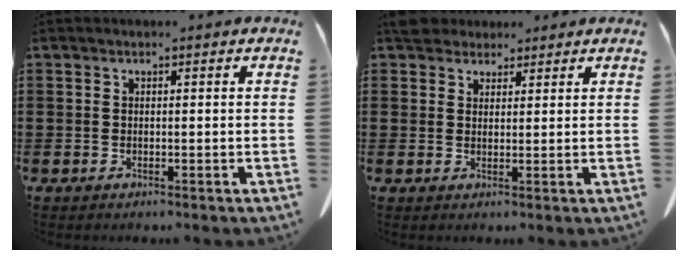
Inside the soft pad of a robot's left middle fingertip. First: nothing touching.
{"total": 4.0, "force": [3.6, 1.6, 0.9], "torque": [-0.022, -0.004, 0.070]}